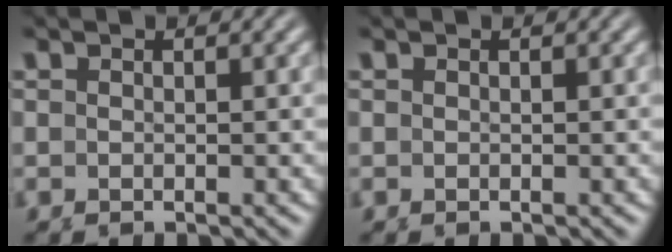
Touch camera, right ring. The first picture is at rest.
{"total": 0.0}